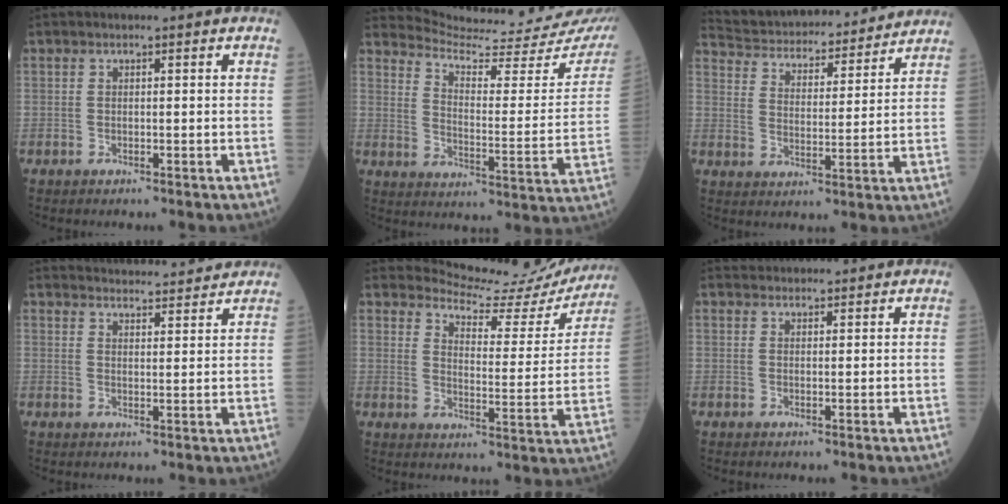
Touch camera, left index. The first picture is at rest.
{"total": 19.6, "force": [19.0, 0.3, 5.1], "torque": [-0.081, -0.106, 0.240]}
{"total": 18.6, "force": [17.4, 3.9, 5.4], "torque": [-0.090, 0.017, 0.250]}
{"total": 11.7, "force": [11.5, 1.3, 2.1], "torque": [-0.021, 0.012, 0.143]}
{"total": 16.2, "force": [16.0, 1.7, 1.9], "torque": [-0.022, -0.075, 0.185]}
{"total": 4.3, "force": [4.2, 0.8, 0.3], "torque": [-0.003, 0.029, 0.061]}